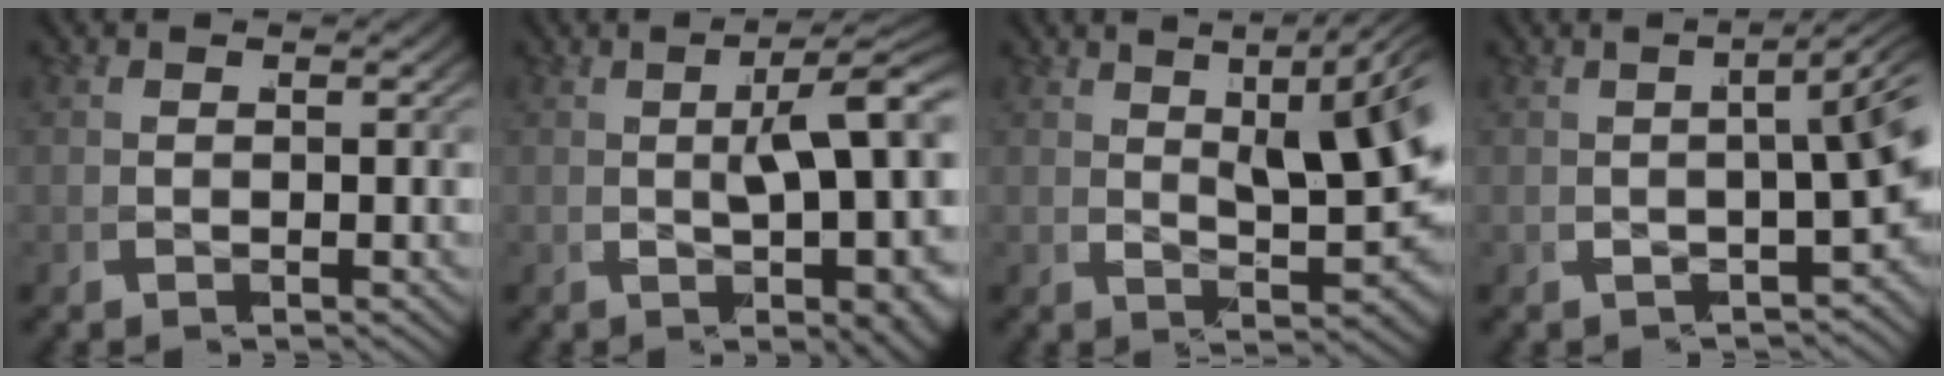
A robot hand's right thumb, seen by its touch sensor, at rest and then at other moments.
{"total": 6.2, "force": [0.6, 1.6, 6.0], "torque": [-0.070, 0.012, 0.010]}
{"total": 7.6, "force": [2.8, 2.8, 6.5], "torque": [-0.066, 0.010, 0.044]}
{"total": 4.6, "force": [0.4, 1.6, 4.3], "torque": [-0.032, 0.030, -0.001]}